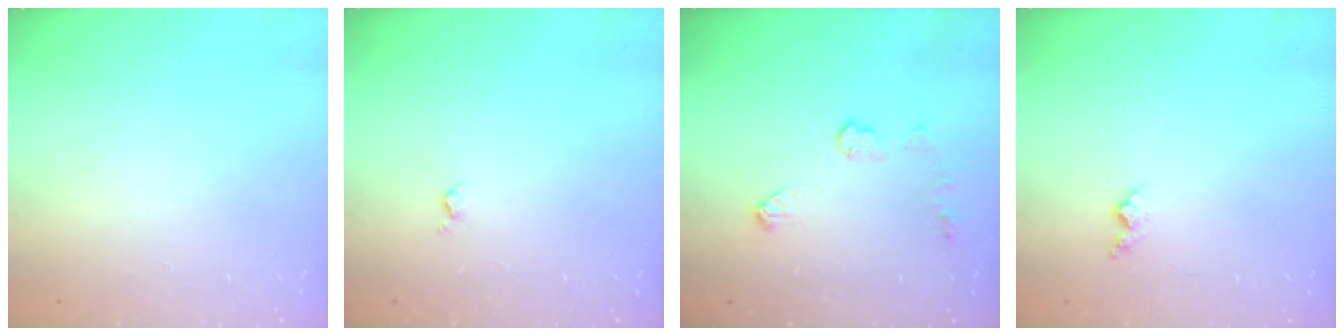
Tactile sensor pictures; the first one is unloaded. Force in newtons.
{"total": 2.6, "press": 2.6, "slide": 0.4}
{"total": 6.4, "press": 6.4, "slide": 0.2}
{"total": 3.3, "press": 3.3, "slide": 0.4}